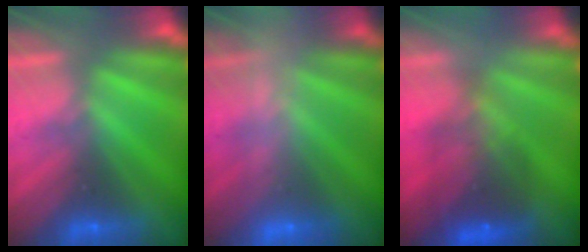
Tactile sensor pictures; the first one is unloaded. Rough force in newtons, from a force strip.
{"total": 2.5}
{"total": 5.8}